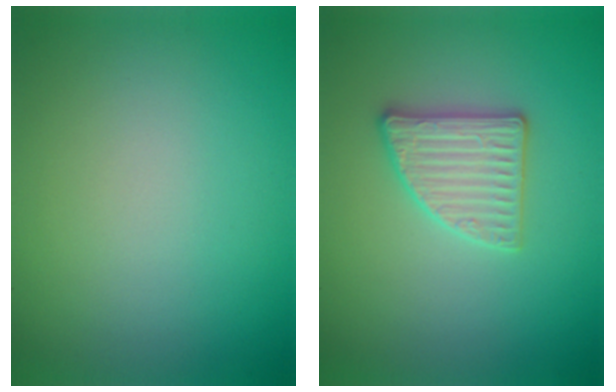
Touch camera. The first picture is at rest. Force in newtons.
{"total": 2.9, "press": 2.8, "slide": 0.5}